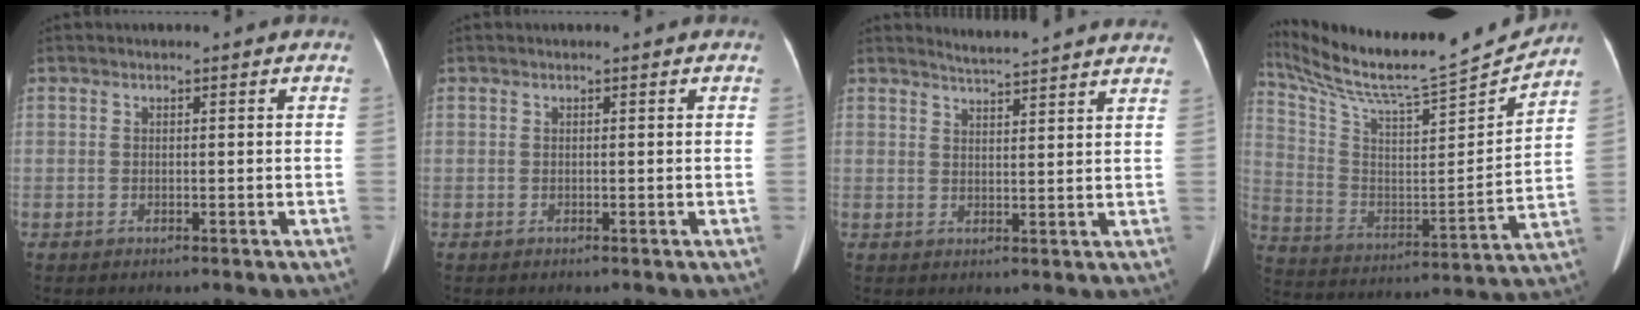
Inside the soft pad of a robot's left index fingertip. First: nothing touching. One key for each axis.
{"total": 0.0}
{"total": 10.3, "fx": 10.0, "fy": -0.3, "fz": 2.7, "tx": -0.045, "ty": -0.004, "tz": 0.117}
{"total": 21.9, "fx": 20.5, "fy": 0.5, "fz": 7.8, "tx": -0.161, "ty": -0.048, "tz": 0.327}